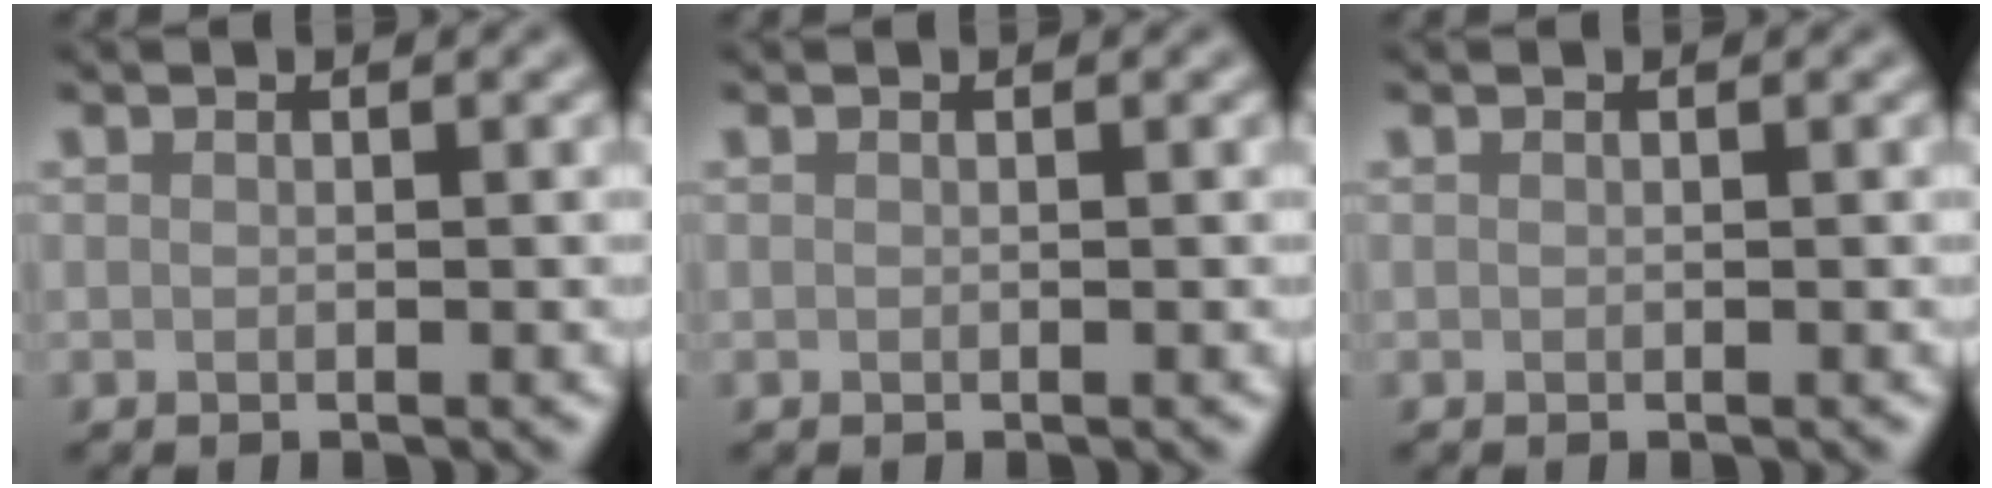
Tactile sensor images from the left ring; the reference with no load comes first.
{"total": 0.0}
{"total": 0.0}